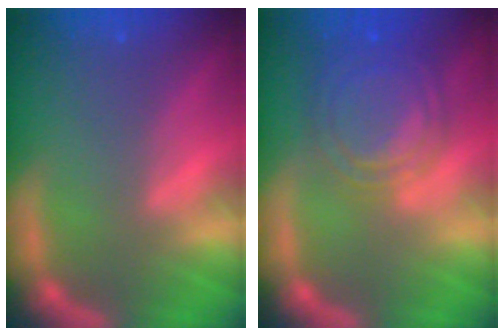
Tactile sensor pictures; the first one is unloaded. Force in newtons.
{"total": 8.0}